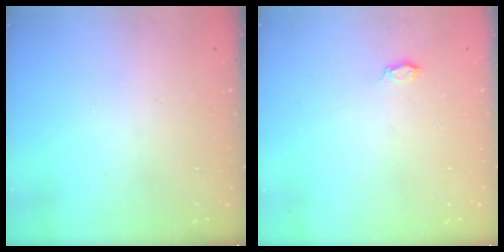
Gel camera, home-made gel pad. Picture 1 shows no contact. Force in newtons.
{"total": 2.7, "press": 2.7, "slide": 0.3}